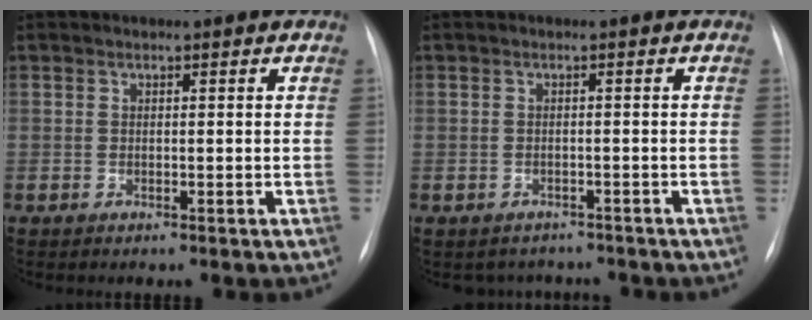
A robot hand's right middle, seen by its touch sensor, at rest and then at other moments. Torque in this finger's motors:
{"motor_torque": [-0.12, -0.19, -0.06, 0.00]}